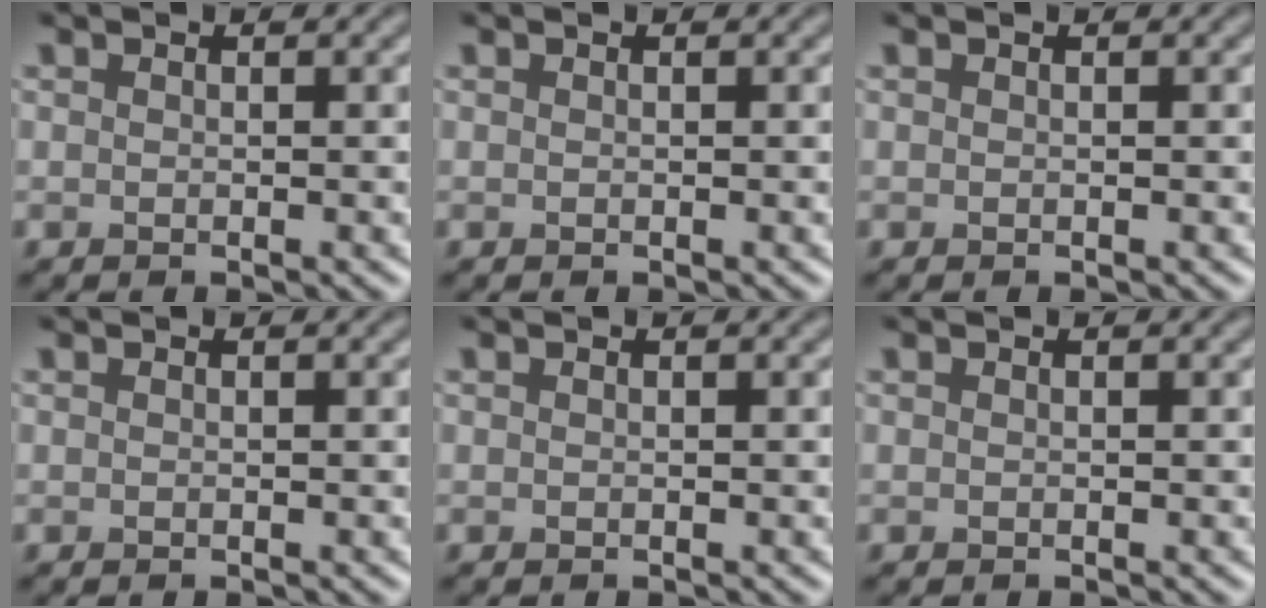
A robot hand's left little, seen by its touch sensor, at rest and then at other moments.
{"total": 0.0}
{"total": 0.0}
{"total": 0.0}
{"total": 0.0}
{"total": 0.0}